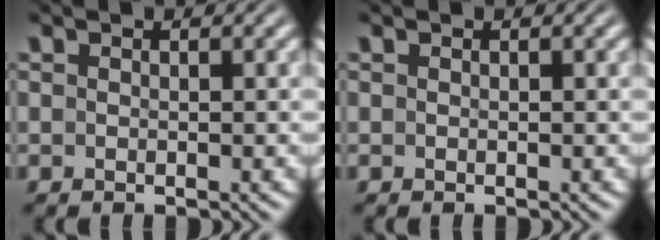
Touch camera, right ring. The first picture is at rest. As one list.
[{"total": 0.0}]